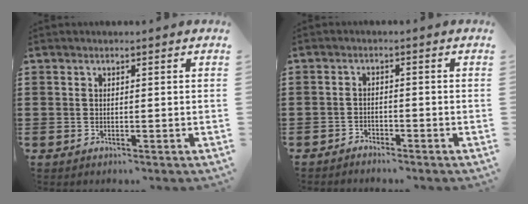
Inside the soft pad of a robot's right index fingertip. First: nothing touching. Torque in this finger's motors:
{"motor_torque": [-0.27, -0.42, 0.00, -0.04]}